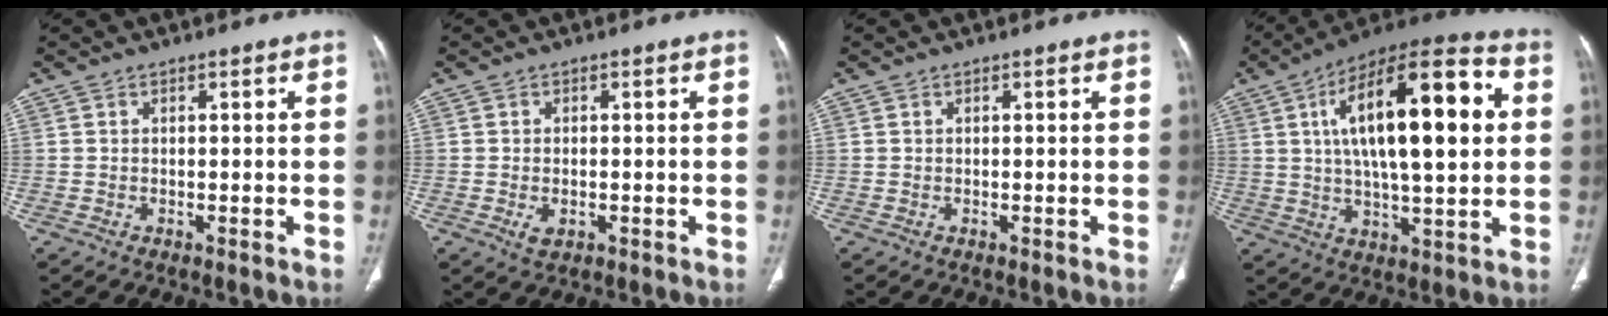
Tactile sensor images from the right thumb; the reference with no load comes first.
{"total": 2.7, "force": [-0.7, 1.7, 2.0], "torque": [-0.034, 0.002, -0.006]}
{"total": 0.0}
{"total": 23.7, "force": [4.7, 8.5, 21.6], "torque": [-0.338, 0.013, 0.067]}